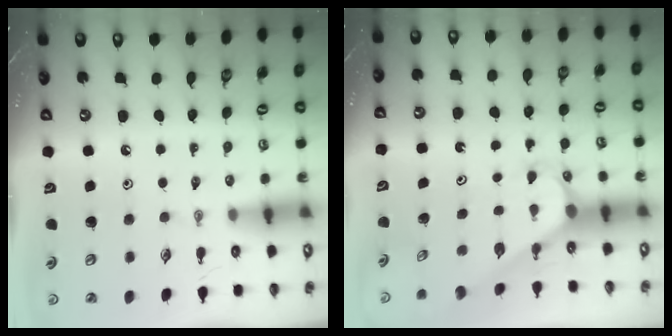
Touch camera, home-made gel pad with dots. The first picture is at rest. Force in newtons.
{"total": 2.6, "press": 2.6, "slide": 0.1}